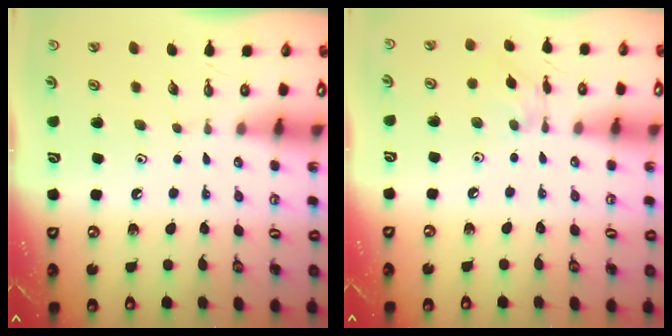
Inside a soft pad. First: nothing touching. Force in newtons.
{"total": 2.4, "press": 2.4, "slide": 0.2}